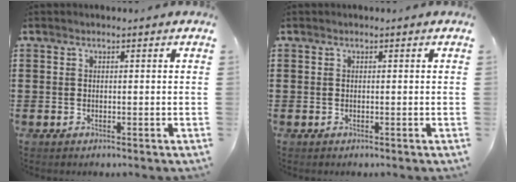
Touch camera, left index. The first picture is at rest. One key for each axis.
{"total": 0.0}